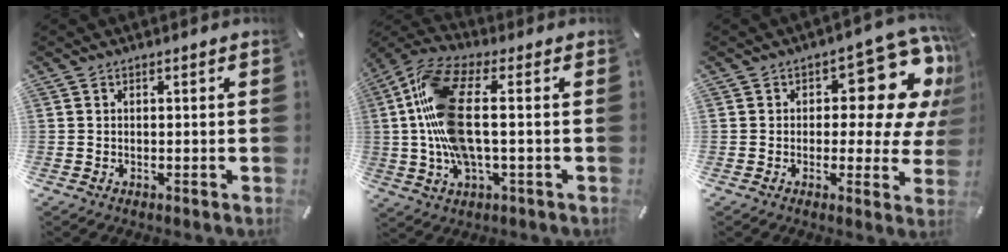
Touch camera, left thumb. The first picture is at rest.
{"total": 16.0, "force": [0.7, 6.7, 14.5], "torque": [-0.320, -0.014, 0.007]}
{"total": 14.8, "force": [6.8, 7.6, 10.7], "torque": [-0.118, -0.060, 0.111]}